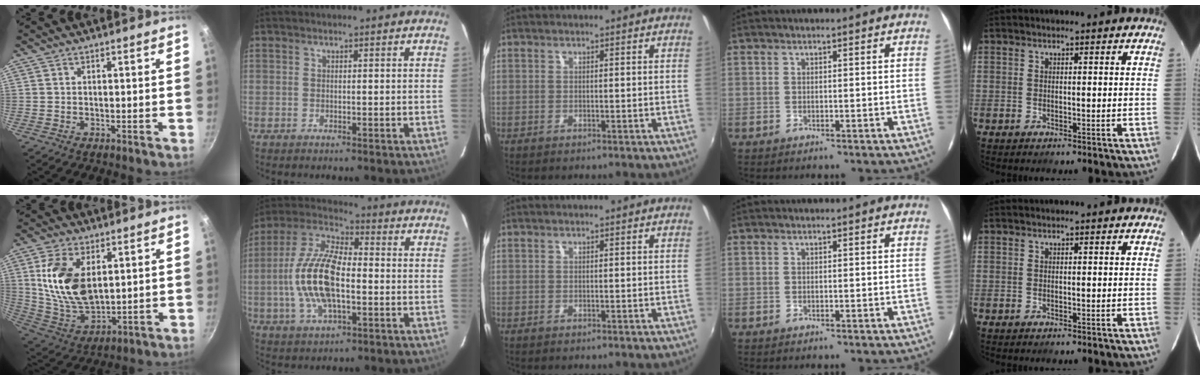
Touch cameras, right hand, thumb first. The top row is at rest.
{"thumb": {"total": 15.3, "force": [3.9, 9.0, 11.8], "torque": [-0.211, -0.026, 0.086]}, "index": {"total": 16.2, "force": [-2.3, 7.0, 14.4], "torque": [-0.299, 0.006, -0.048]}}